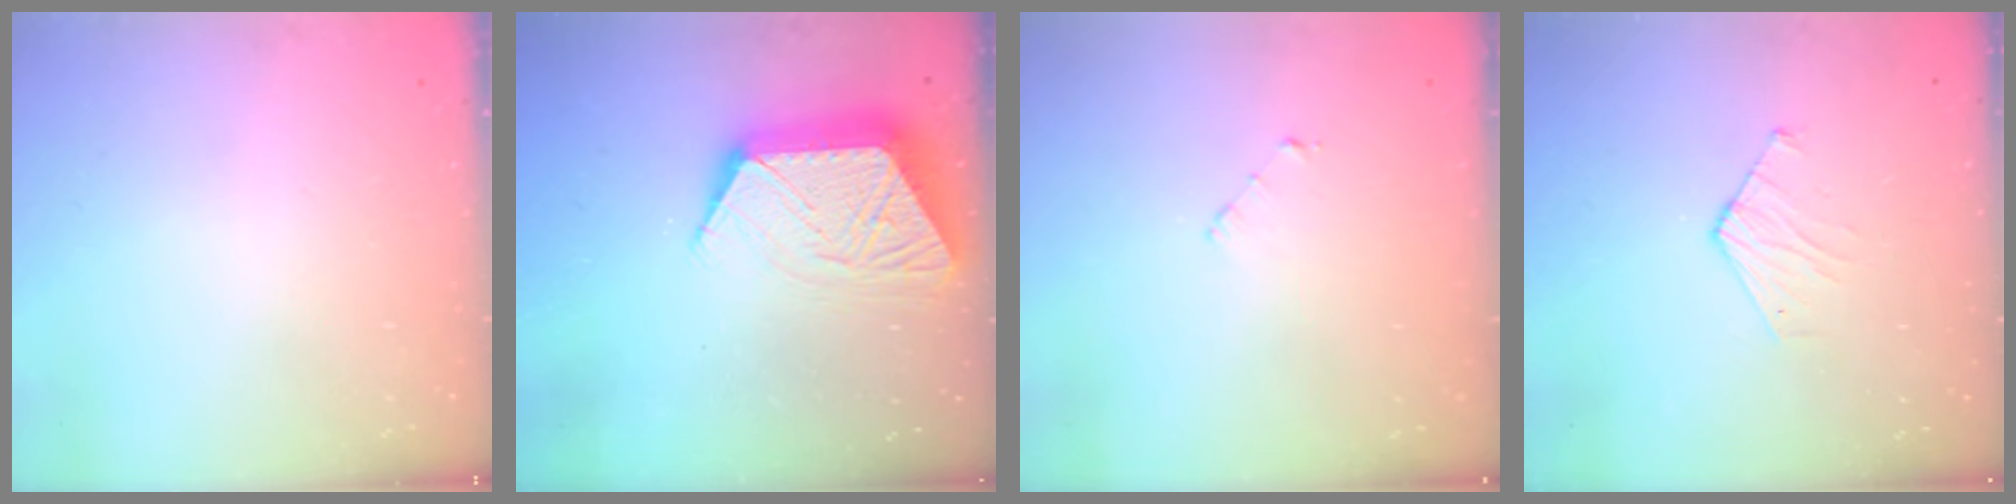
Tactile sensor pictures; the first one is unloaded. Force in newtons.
{"total": 13.7, "press": 13.7, "slide": 1.1}
{"total": 2.9, "press": 2.9, "slide": 0.2}
{"total": 4.2, "press": 4.2, "slide": 0.4}